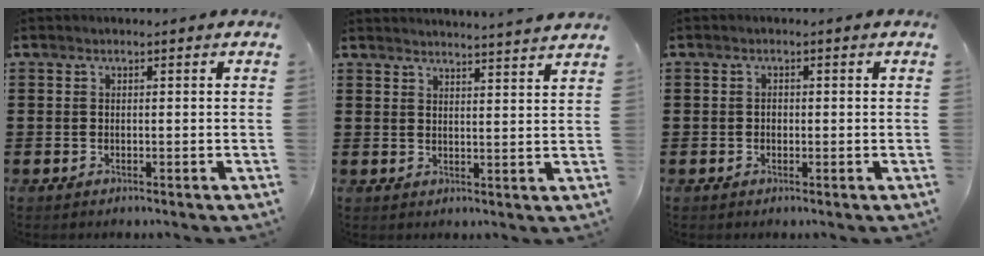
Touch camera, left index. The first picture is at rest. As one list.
[{"total": 3.1, "force": [3.0, -0.9, 0.1], "torque": [-0.003, -0.024, 0.051]}, {"total": 0.8, "force": [-0.1, 0.6, 0.6], "torque": [-0.012, 0.004, -0.004]}]